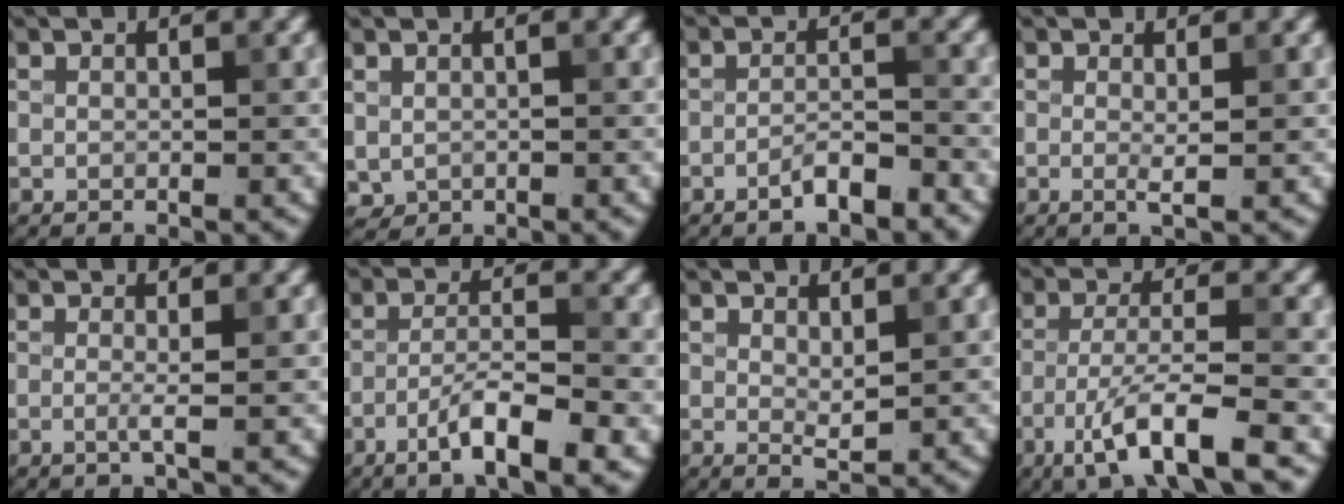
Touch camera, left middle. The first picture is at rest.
{"total": 1.0, "force": [0.0, 0.9, 0.4], "torque": [-0.008, -0.006, 0.006]}
{"total": 2.6, "force": [-1.8, 0.5, 1.8], "torque": [-0.028, 0.008, -0.034]}
{"total": 1.1, "force": [0.0, 0.1, 1.1], "torque": [-0.022, -0.006, -0.002]}
{"total": 1.2, "force": [-0.2, 0.2, 1.2], "torque": [-0.024, -0.006, -0.007]}
{"total": 5.6, "force": [-2.8, 1.1, 4.7], "torque": [-0.080, 0.006, -0.051]}
{"total": 1.3, "force": [0.6, 0.4, 1.1], "torque": [-0.022, -0.006, 0.014]}
{"total": 6.9, "force": [-4.0, 1.2, 5.4], "torque": [-0.095, -0.001, -0.076]}